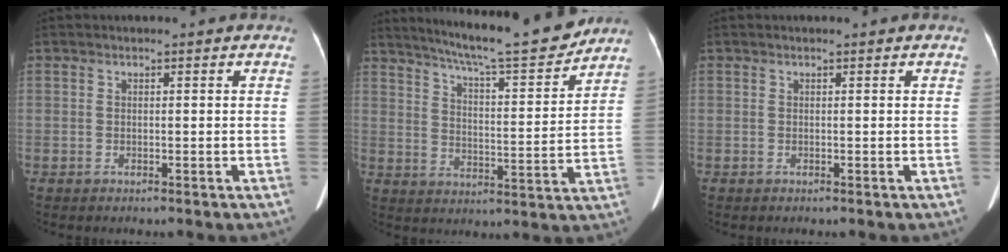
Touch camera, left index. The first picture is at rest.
{"total": 16.7, "force": [15.0, 0.4, 7.2], "torque": [-0.114, -0.014, 0.219]}
{"total": 0.0}